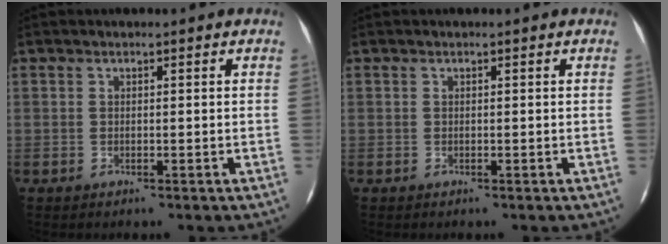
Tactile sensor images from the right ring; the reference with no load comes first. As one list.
[{"total": 0.0}]